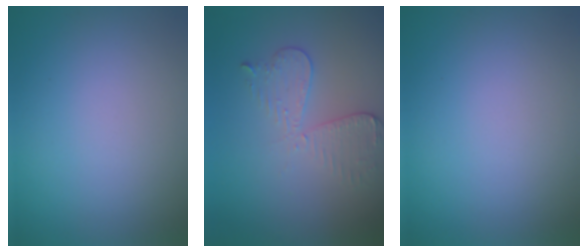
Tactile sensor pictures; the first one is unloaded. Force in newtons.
{"total": 3.0, "press": 2.7, "slide": 1.2}
{"total": 0.0}